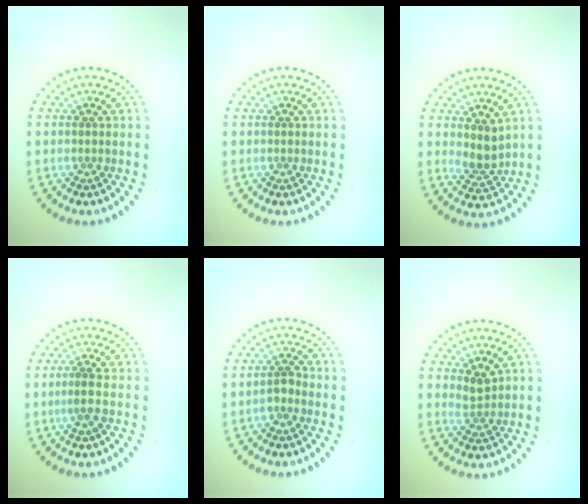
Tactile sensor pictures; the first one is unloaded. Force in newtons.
{"total": 0.0}
{"total": 2.4, "press": 1.9, "slide": 1.5}
{"total": 1.3, "press": 1.0, "slide": 0.8}
{"total": 1.3, "press": 1.1, "slide": 0.7}
{"total": 1.5, "press": 1.0, "slide": 1.1}